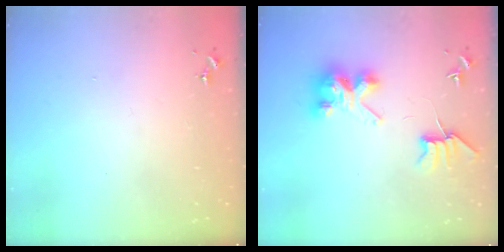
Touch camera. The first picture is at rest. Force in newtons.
{"total": 9.1, "press": 9.1, "slide": 0.9}